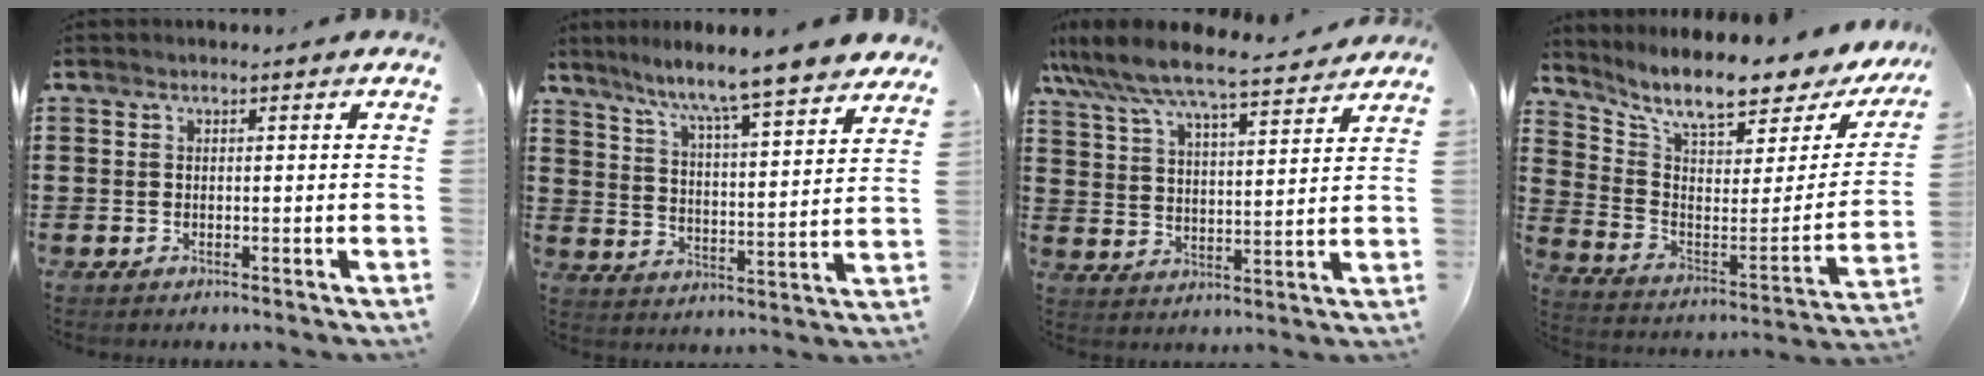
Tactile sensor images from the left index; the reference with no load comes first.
{"total": 7.2, "force": [6.5, -0.7, 2.8], "torque": [-0.075, -0.053, 0.103]}
{"total": 6.8, "force": [6.3, 0.4, 2.5], "torque": [-0.077, -0.039, 0.106]}
{"total": 9.3, "force": [7.8, 1.2, 4.9], "torque": [-0.115, -0.070, 0.127]}